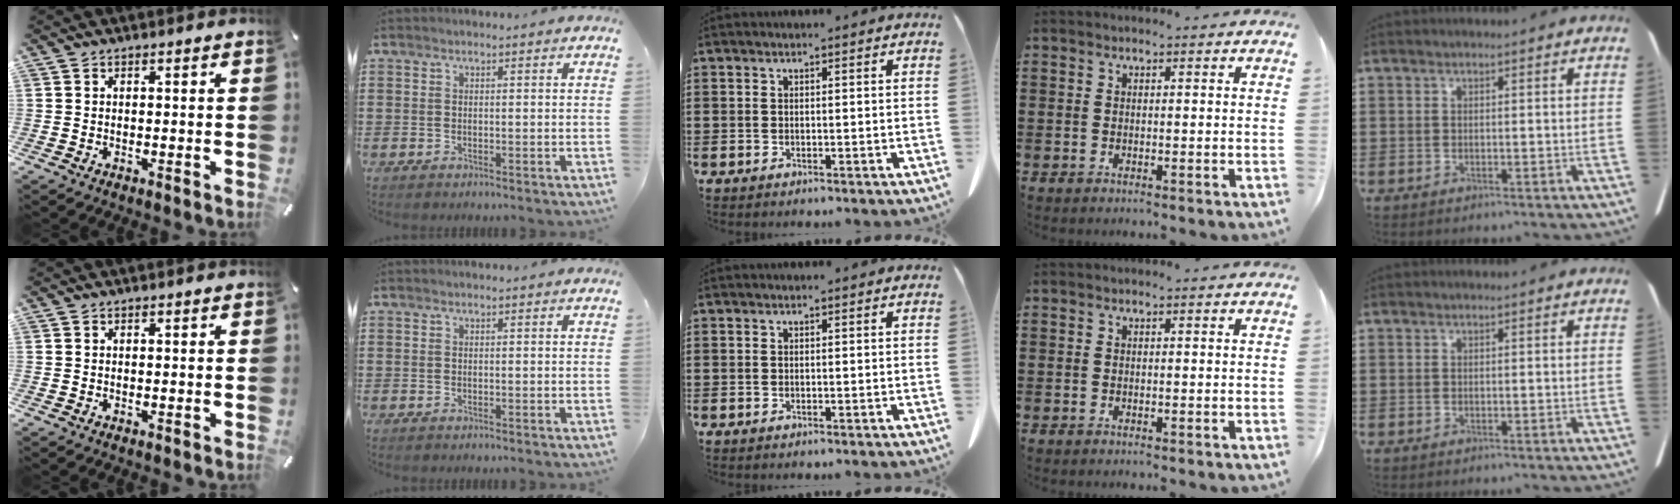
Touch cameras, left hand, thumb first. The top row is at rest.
{}